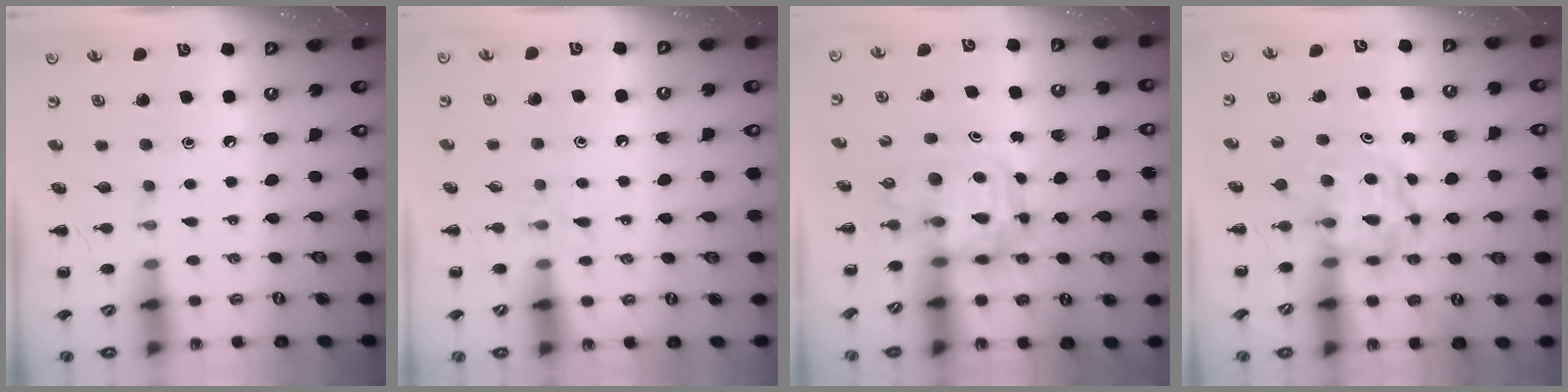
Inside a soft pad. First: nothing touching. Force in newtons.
{"total": 4.5, "press": 4.1, "slide": 1.8}
{"total": 4.6, "press": 4.5, "slide": 1.0}
{"total": 4.0, "press": 4.0, "slide": 0.4}